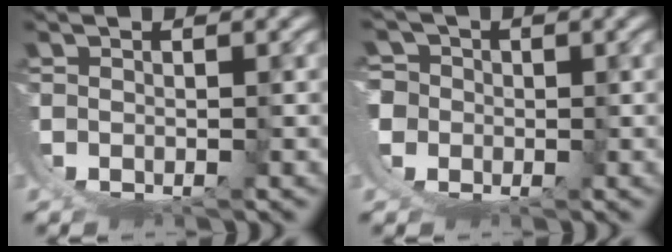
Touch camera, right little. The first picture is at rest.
{"total": 9.2, "force": [-0.8, 8.6, 3.1], "torque": [-0.096, -0.037, -0.014]}